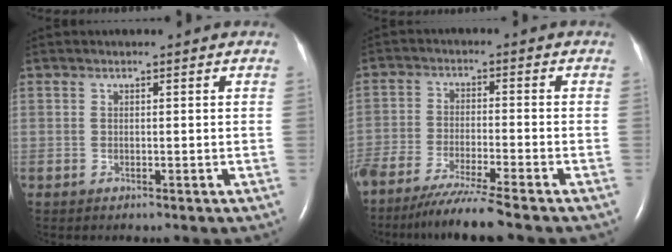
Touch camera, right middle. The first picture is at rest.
{"total": 8.9, "force": [-7.3, -0.8, 4.9], "torque": [-0.081, -0.031, -0.127]}